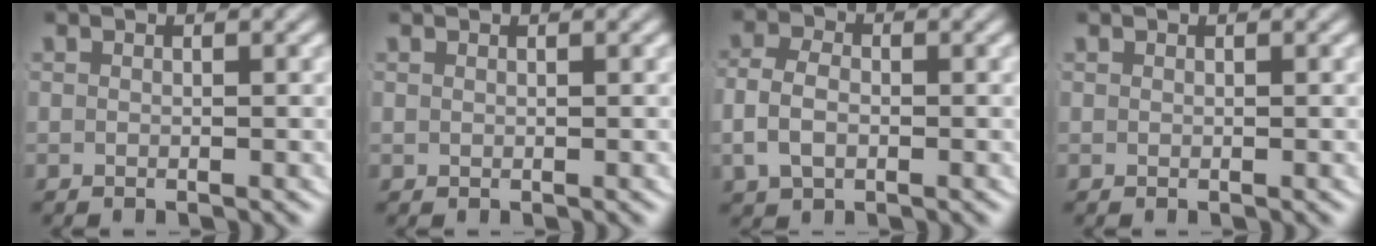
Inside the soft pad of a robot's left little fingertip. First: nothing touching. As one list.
[{"total": 0.0}, {"total": 3.5, "force": [-0.5, 2.7, 2.3], "torque": [-0.057, -0.005, -0.004]}, {"total": 0.0}]